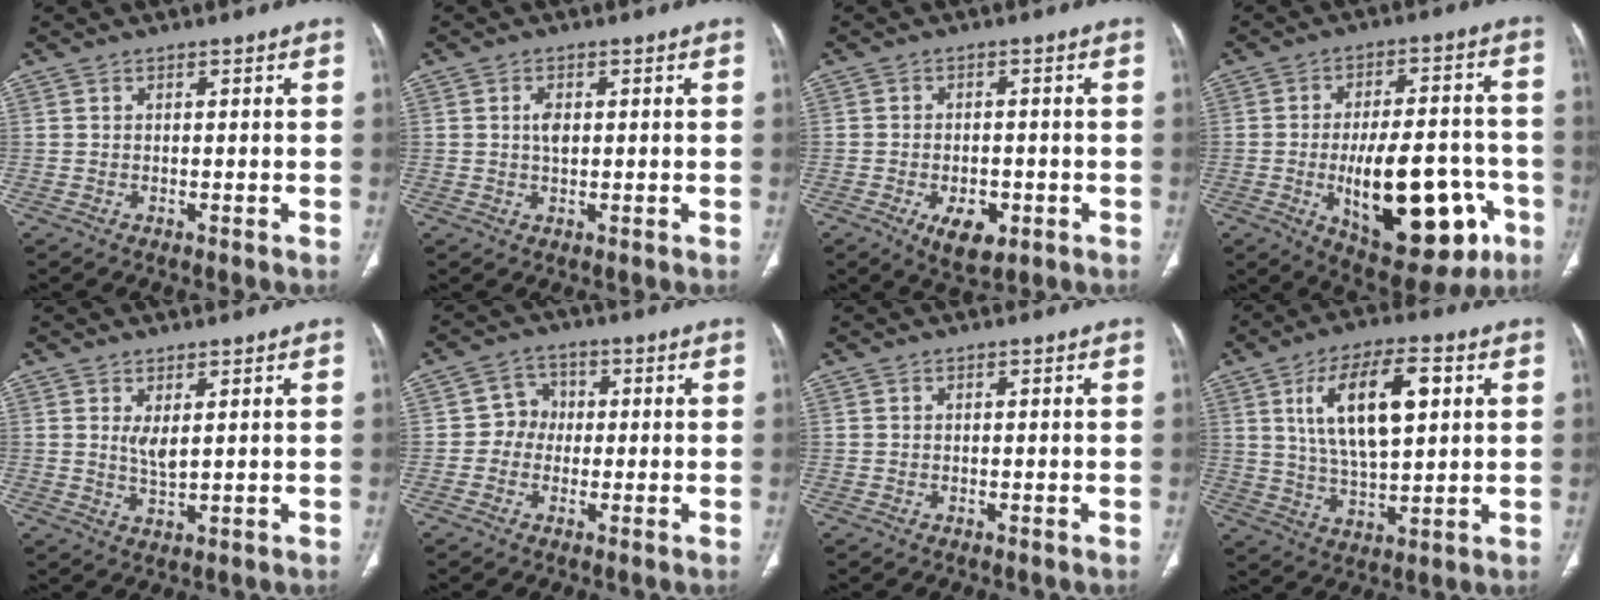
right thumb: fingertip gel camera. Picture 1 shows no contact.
{"total": 2.5, "force": [0.4, 1.4, 2.0], "torque": [-0.035, 0.000, 0.004]}
{"total": 6.8, "force": [-2.7, 3.7, 5.0], "torque": [-0.072, 0.004, -0.033]}
{"total": 22.9, "force": [-6.7, 10.4, 19.3], "torque": [-0.255, 0.025, -0.076]}
{"total": 3.3, "force": [1.2, 1.1, 2.8], "torque": [-0.055, -0.017, 0.030]}
{"total": 4.6, "force": [-0.3, 4.2, 1.7], "torque": [0.003, 0.013, -0.016]}
{"total": 0.0}
{"total": 15.4, "force": [4.5, 6.6, 13.1], "torque": [-0.218, -0.003, 0.082]}